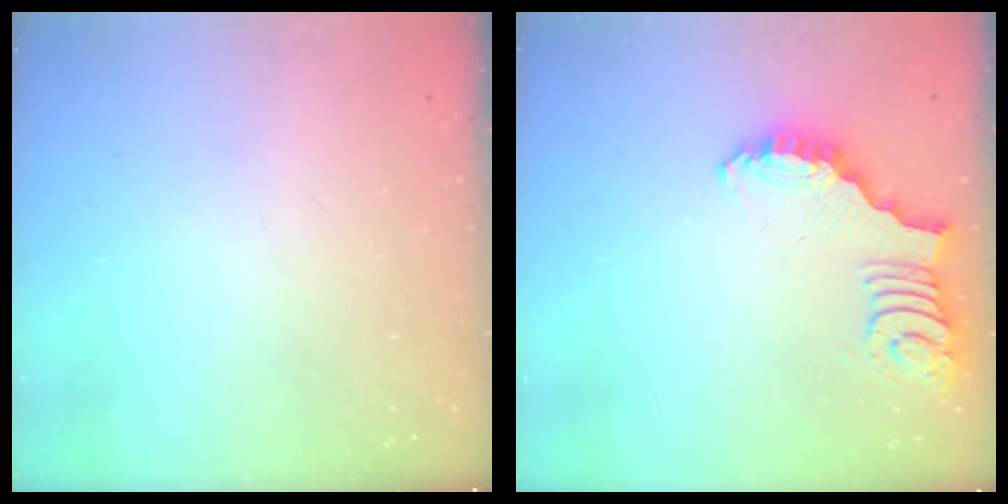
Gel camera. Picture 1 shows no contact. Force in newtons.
{"total": 2.5, "press": 2.5, "slide": 0.5}